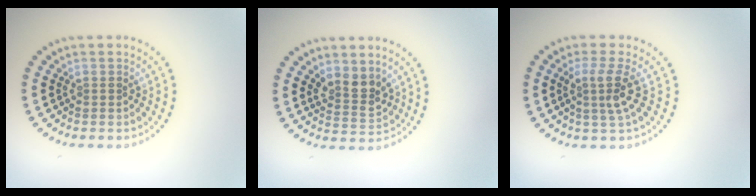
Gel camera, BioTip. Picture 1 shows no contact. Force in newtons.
{"total": 2.7, "press": 2.4, "slide": 1.2}
{"total": 2.7, "press": 2.0, "slide": 1.9}